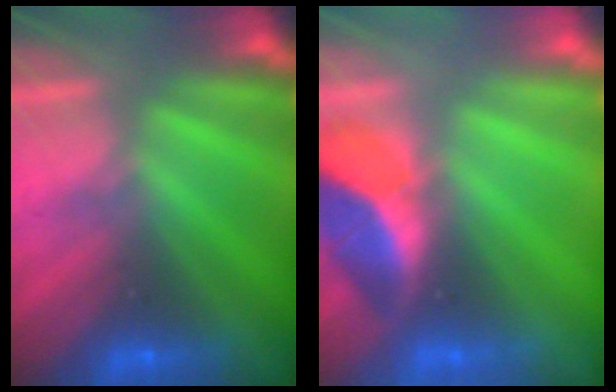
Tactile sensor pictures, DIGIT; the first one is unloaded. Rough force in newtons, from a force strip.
{"total": 2.6}